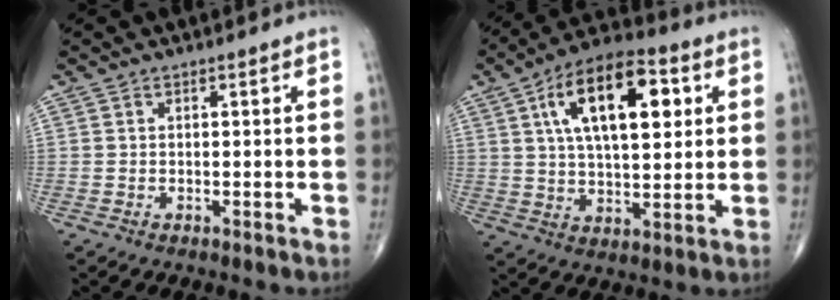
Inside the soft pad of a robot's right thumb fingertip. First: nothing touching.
{"total": 17.9, "force": [5.6, 8.3, 14.9], "torque": [-0.221, 0.001, 0.088]}